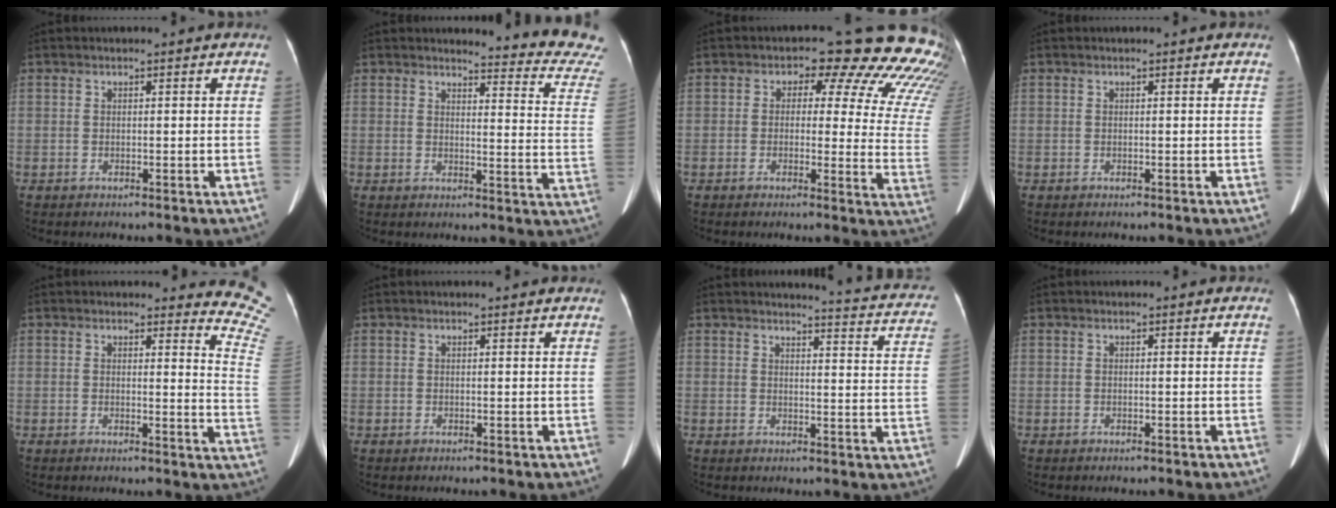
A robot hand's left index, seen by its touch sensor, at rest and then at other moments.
{"total": 14.6, "force": [14.5, -1.0, 1.3], "torque": [0.001, -0.143, 0.130]}
{"total": 17.5, "force": [12.9, 6.9, 9.5], "torque": [-0.092, -0.027, 0.112]}
{"total": 0.0}
{"total": 9.8, "force": [9.8, 0.4, 0.4], "torque": [0.026, -0.124, 0.060]}
{"total": 1.7, "force": [1.6, 0.2, 0.4], "torque": [-0.013, 0.007, 0.015]}
{"total": 12.9, "force": [12.3, 1.1, 3.5], "torque": [-0.023, -0.065, 0.106]}
{"total": 0.0}